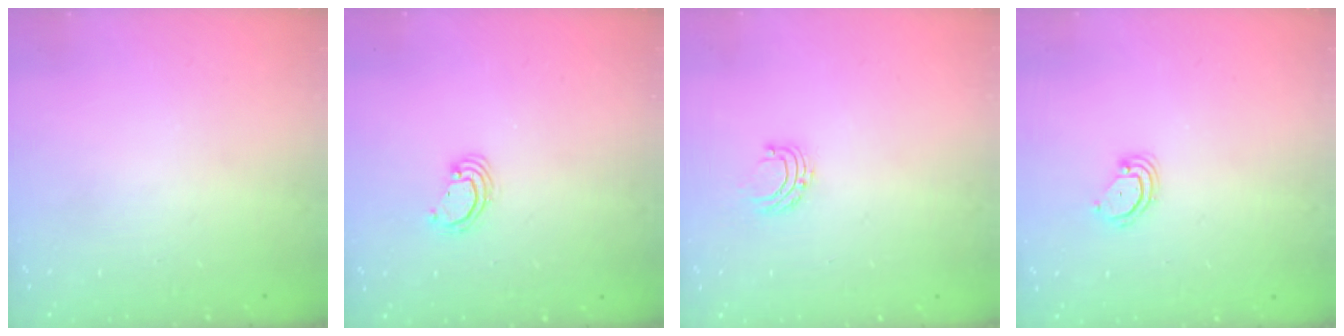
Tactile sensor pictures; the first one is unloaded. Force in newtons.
{"total": 3.0, "press": 3.0, "slide": 0.3}
{"total": 5.2, "press": 5.1, "slide": 0.5}
{"total": 3.2, "press": 3.2, "slide": 0.3}